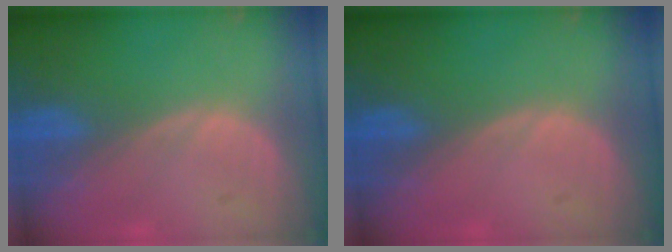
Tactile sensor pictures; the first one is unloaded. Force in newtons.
{"total": 0.0}